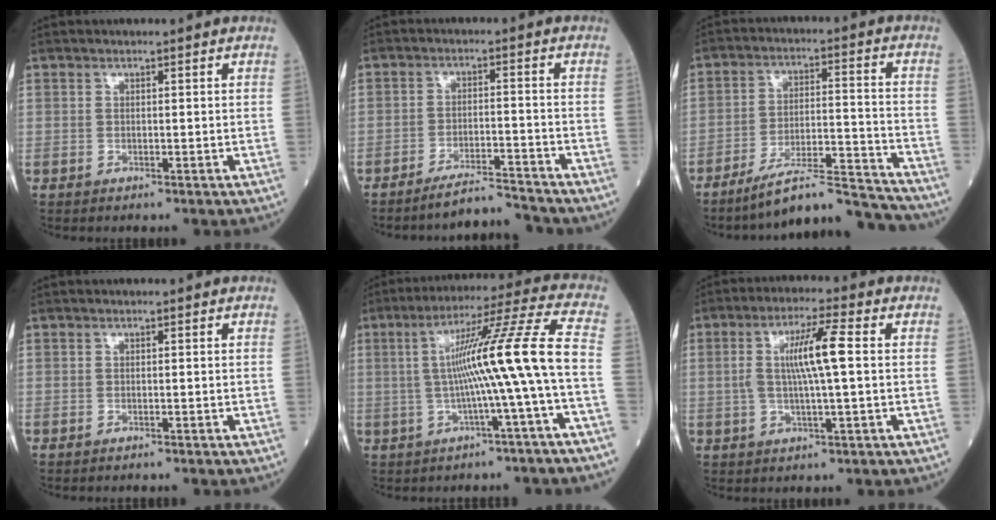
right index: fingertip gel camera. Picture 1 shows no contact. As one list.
[{"total": 7.3, "force": [-7.1, -0.4, 1.2], "torque": [-0.015, 0.002, -0.125]}, {"total": 14.3, "force": [-13.5, 0.7, 4.7], "torque": [-0.063, 0.028, -0.216]}, {"total": 0.6, "force": [-0.6, 0.1, 0.1], "torque": [-0.002, -0.001, -0.012]}, {"total": 13.2, "force": [-1.4, -2.2, 13.0], "torque": [-0.212, 0.022, -0.024]}, {"total": 7.6, "force": [0.8, 0.2, 7.5], "torque": [-0.146, 0.010, 0.015]}]